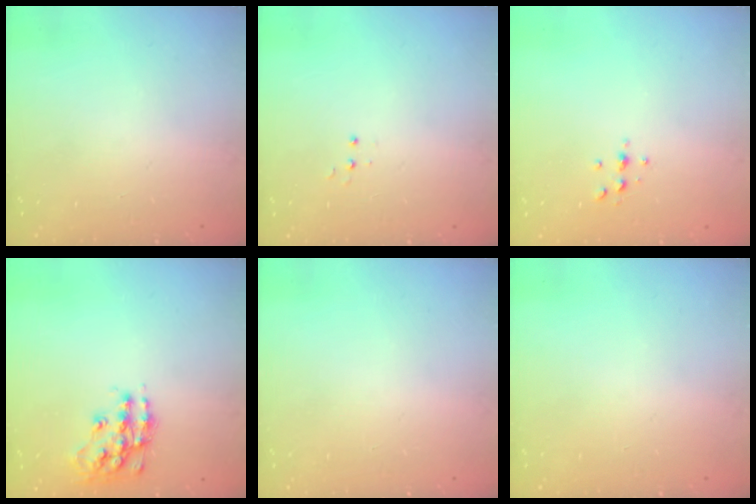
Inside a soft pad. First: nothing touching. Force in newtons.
{"total": 3.1, "press": 3.0, "slide": 0.8}
{"total": 3.0, "press": 3.0, "slide": 0.4}
{"total": 13.7, "press": 13.7, "slide": 0.6}
{"total": 0.0}
{"total": 0.0}